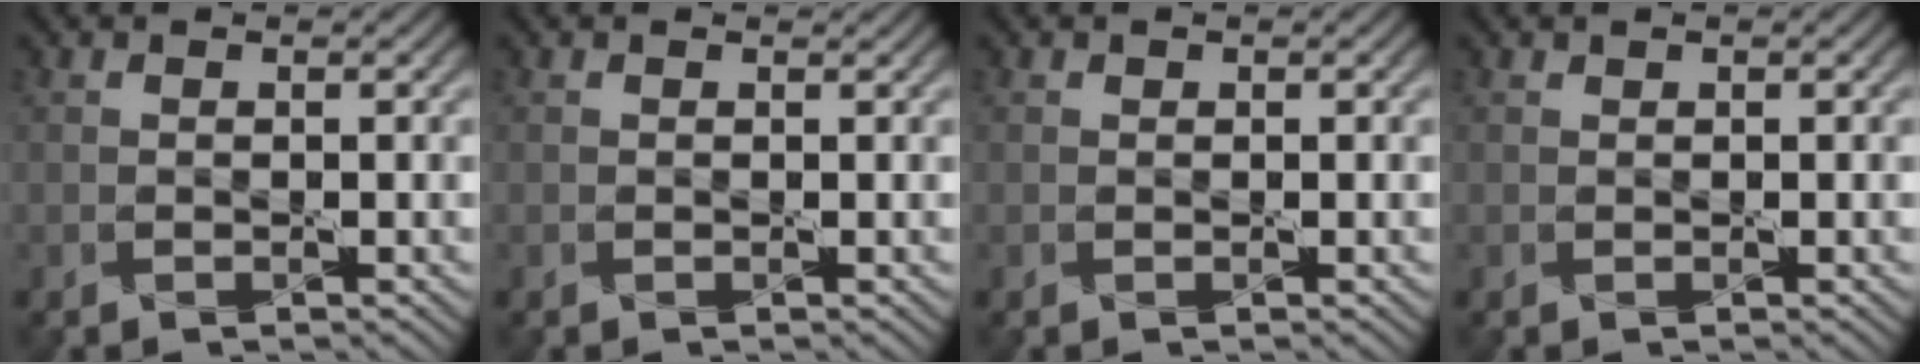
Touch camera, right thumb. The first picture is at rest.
{"total": 0.0}
{"total": 0.0}
{"total": 0.0}